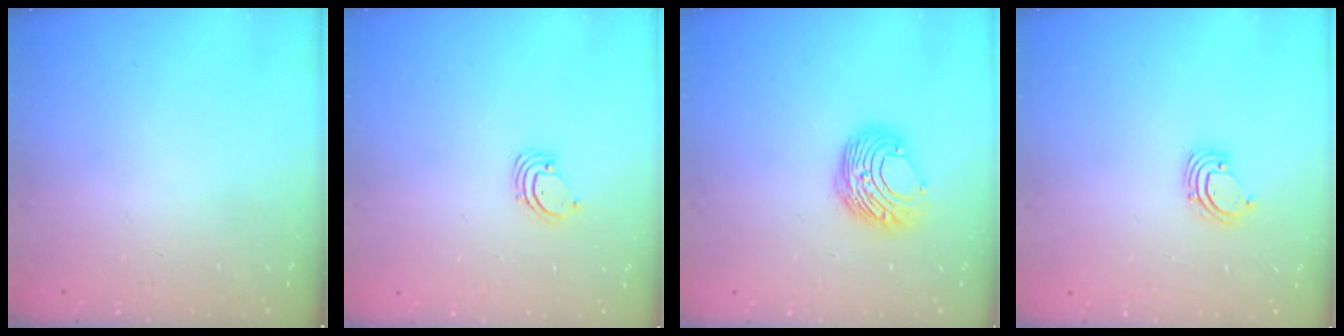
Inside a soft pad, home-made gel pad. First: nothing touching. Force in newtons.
{"total": 1.6, "press": 1.6, "slide": 0.1}
{"total": 9.1, "press": 9.1, "slide": 0.4}
{"total": 2.3, "press": 2.3, "slide": 0.2}